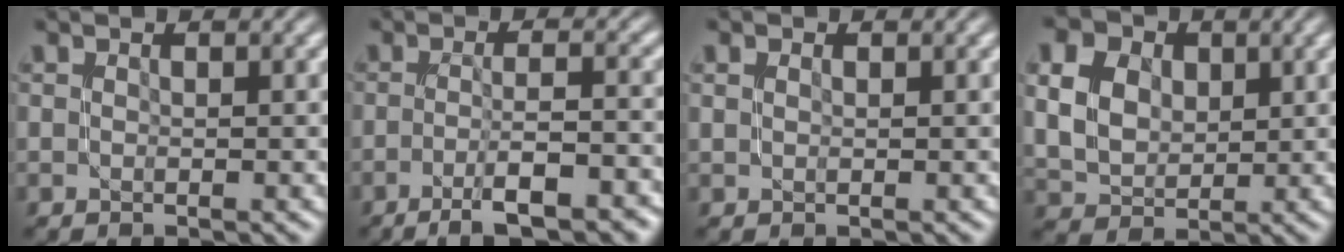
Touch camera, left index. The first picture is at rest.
{"total": 6.3, "force": [-3.3, 1.4, 5.1], "torque": [-0.075, 0.003, -0.049]}
{"total": 1.1, "force": [0.7, 0.7, 0.5], "torque": [-0.012, 0.004, 0.001]}
{"total": 11.6, "force": [4.5, 8.8, 6.1], "torque": [-0.140, 0.034, 0.080]}